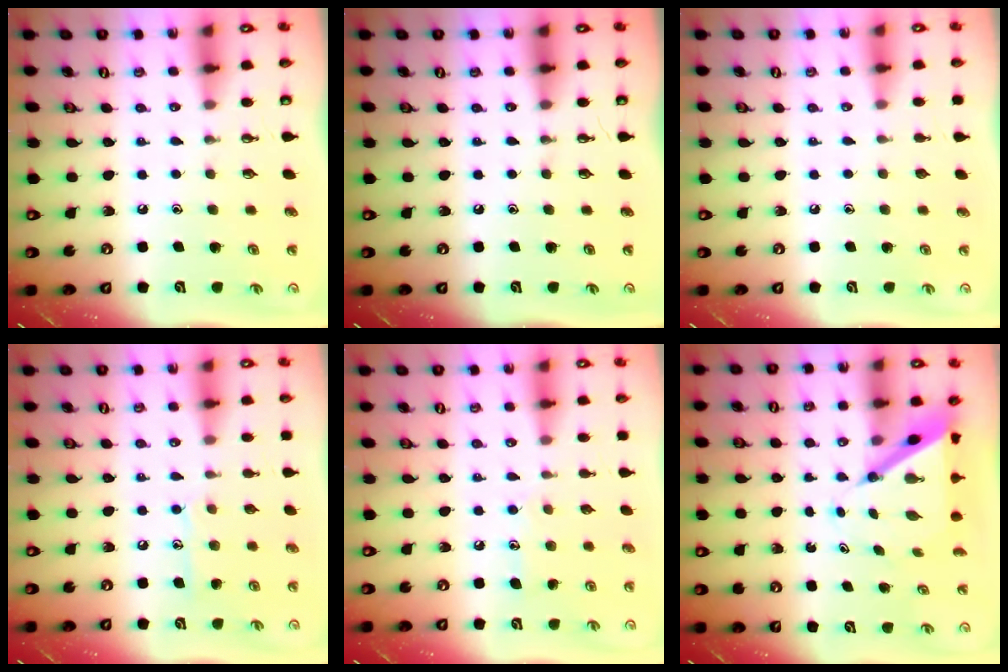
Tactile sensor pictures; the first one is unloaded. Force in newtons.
{"total": 0.0}
{"total": 0.0}
{"total": 8.0, "press": 8.0, "slide": 0.6}
{"total": 6.8, "press": 6.8, "slide": 0.5}
{"total": 7.4, "press": 7.4, "slide": 0.6}